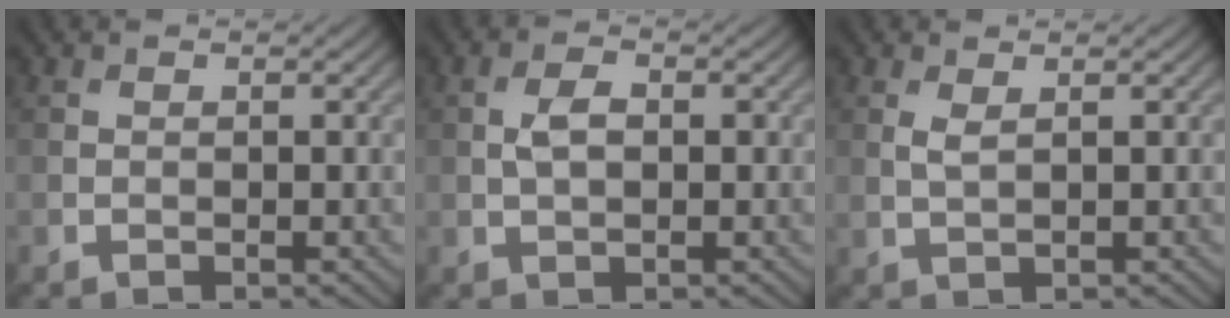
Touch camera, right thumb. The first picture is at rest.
{"total": 2.8, "force": [0.2, 1.5, 2.3], "torque": [-0.048, 0.003, 0.002]}
{"total": 1.5, "force": [0.7, 0.4, 1.3], "torque": [-0.036, 0.001, 0.017]}